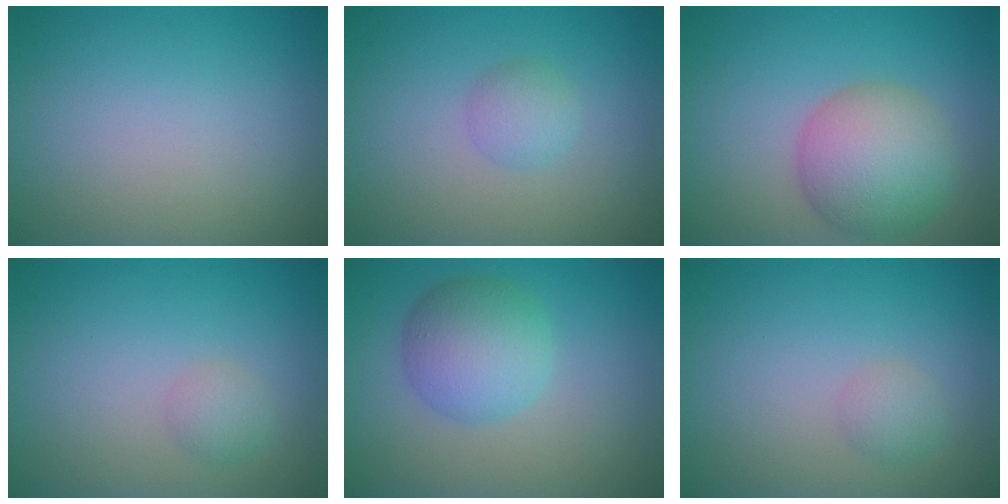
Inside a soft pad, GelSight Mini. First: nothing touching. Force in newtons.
{"total": 1.8, "press": 1.8, "slide": 0.1}
{"total": 6.5, "press": 6.5, "slide": 0.2}
{"total": 1.3, "press": 1.3, "slide": 0.1}
{"total": 4.9, "press": 4.9, "slide": 0.1}
{"total": 1.3, "press": 1.3, "slide": 0.1}